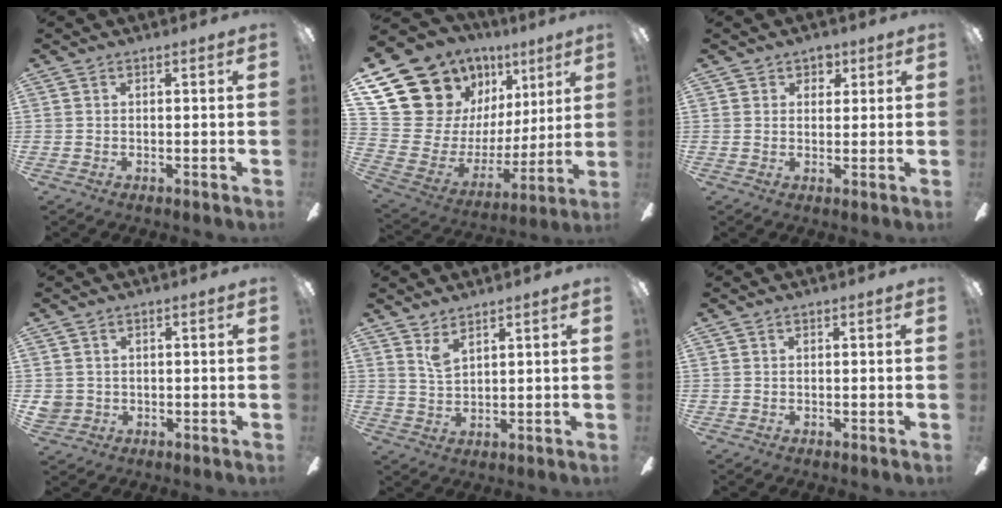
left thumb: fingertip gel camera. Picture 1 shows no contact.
{"total": 18.3, "force": [11.4, 12.9, 6.1], "torque": [-0.126, -0.091, 0.241]}
{"total": 3.5, "force": [2.2, 2.7, 0.6], "torque": [0.003, -0.006, 0.036]}
{"total": 2.6, "force": [0.5, 2.5, 0.4], "torque": [-0.012, 0.007, 0.009]}
{"total": 4.1, "force": [3.1, 1.4, 2.3], "torque": [-0.053, -0.006, 0.058]}
{"total": 0.0}